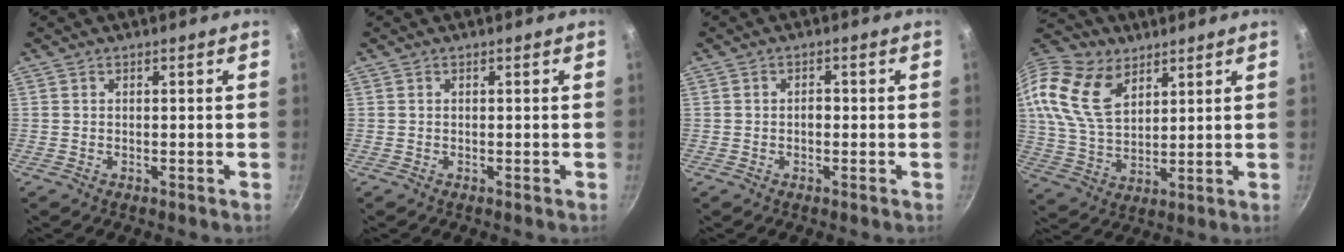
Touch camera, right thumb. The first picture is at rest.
{"total": 0.0}
{"total": 1.5, "force": [-0.3, 1.0, 1.1], "torque": [-0.012, 0.009, -0.006]}
{"total": 18.5, "force": [8.9, 11.7, 11.1], "torque": [-0.216, -0.022, 0.168]}